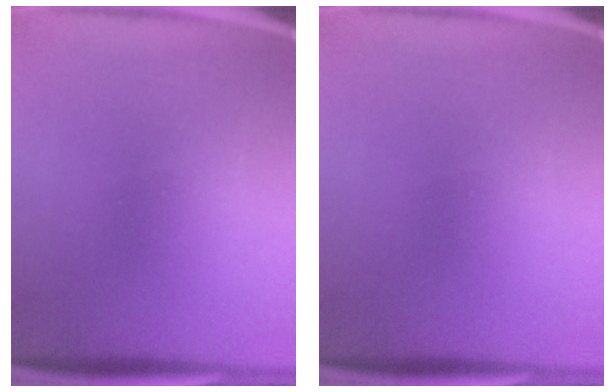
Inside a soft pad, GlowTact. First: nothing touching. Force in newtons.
{"total": 0.0}